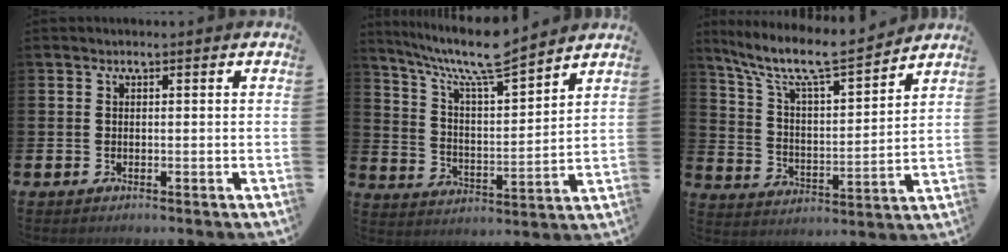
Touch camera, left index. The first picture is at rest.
{"total": 9.9, "force": [8.7, 1.4, 4.6], "torque": [-0.115, -0.052, 0.151]}
{"total": 9.5, "force": [8.4, 1.2, 4.3], "torque": [-0.111, -0.059, 0.138]}